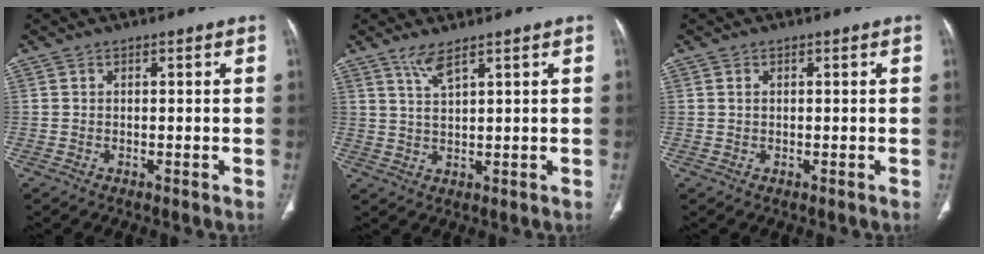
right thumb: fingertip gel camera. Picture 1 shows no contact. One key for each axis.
{"total": 3.7, "fx": 2.6, "fy": 0.4, "fz": 2.5, "tx": -0.053, "ty": -0.013, "tz": 0.059}
{"total": 0.6, "fx": 0.2, "fy": 0.5, "fz": 0.4, "tx": -0.009, "ty": 0.001, "tz": 0.005}